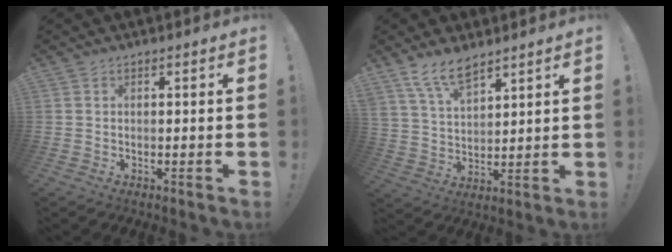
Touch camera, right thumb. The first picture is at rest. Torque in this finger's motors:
{"motor_torque": [0.77, 2.26, 1.26, 0.75, 0.12]}